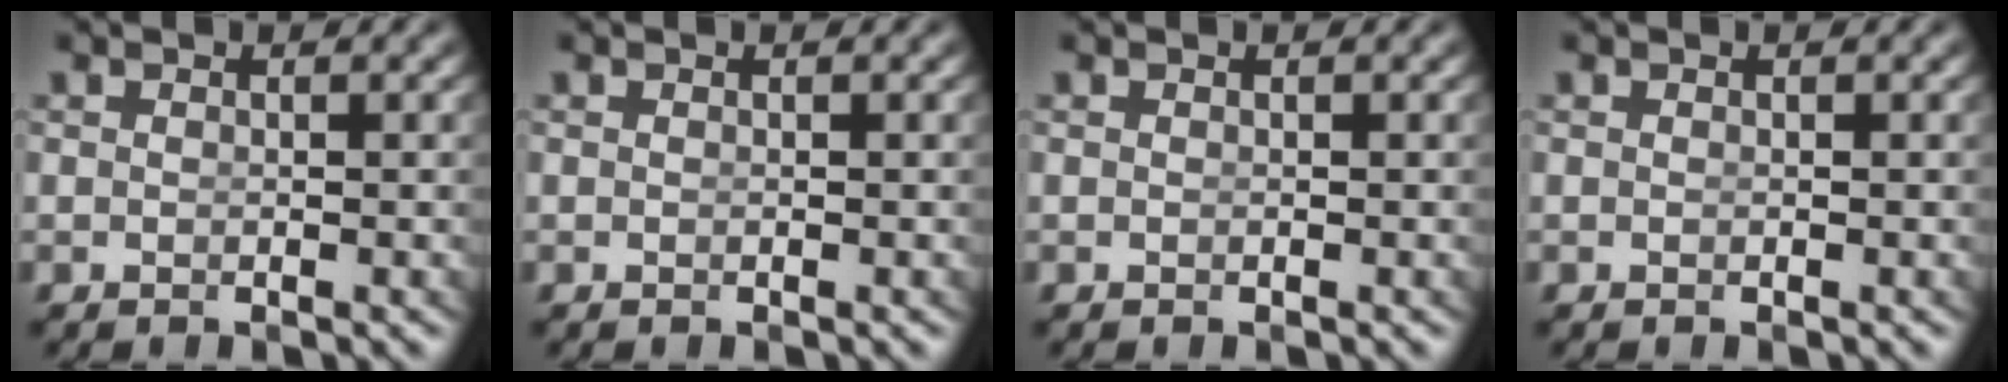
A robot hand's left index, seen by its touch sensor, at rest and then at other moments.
{"total": 0.0}
{"total": 0.0}
{"total": 0.0}